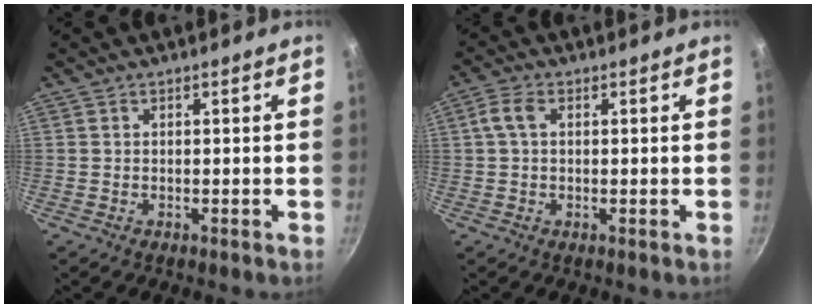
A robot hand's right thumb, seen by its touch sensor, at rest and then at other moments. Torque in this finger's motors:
{"motor_torque": [0.07, 0.06, 0.11, -0.09, 0.09]}